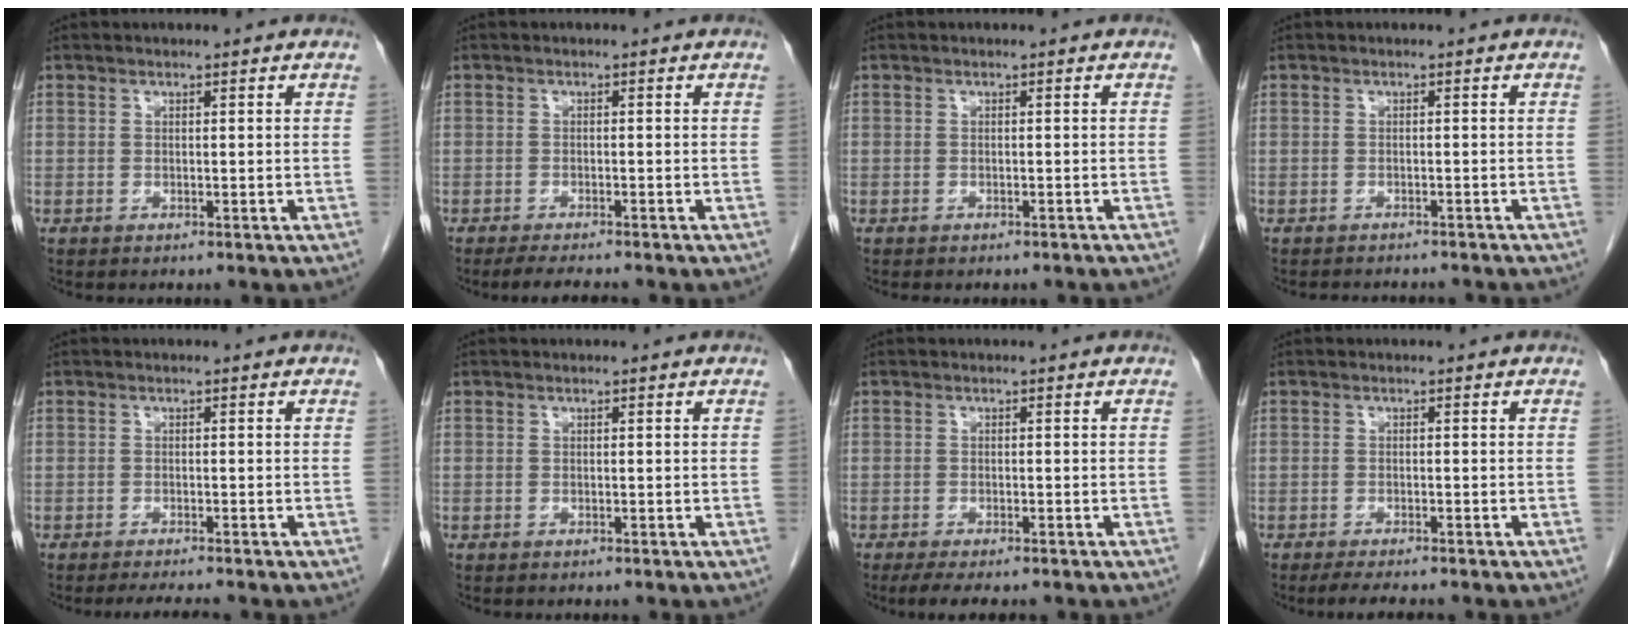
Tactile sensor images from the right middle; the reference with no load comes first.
{"total": 4.2, "force": [-3.7, 0.1, 2.1], "torque": [-0.034, -0.012, -0.057]}
{"total": 3.1, "force": [-2.7, 0.6, 1.3], "torque": [-0.023, -0.003, -0.032]}
{"total": 7.6, "force": [-7.0, 1.4, 2.7], "torque": [-0.028, -0.005, -0.076]}
{"total": 3.4, "force": [-3.0, -0.4, 1.6], "torque": [-0.022, -0.010, -0.046]}
{"total": 0.0}
{"total": 5.4, "force": [-4.2, 1.0, 3.1], "torque": [-0.045, -0.014, -0.063]}
{"total": 4.5, "force": [-3.8, 0.3, 2.4], "torque": [-0.037, -0.011, -0.055]}